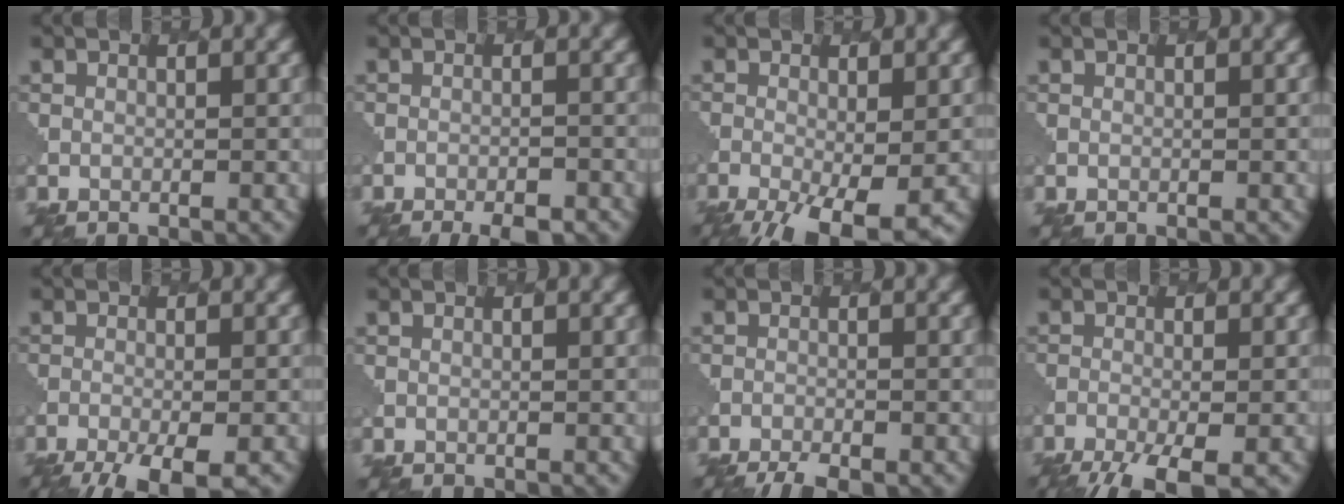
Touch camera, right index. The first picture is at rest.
{"total": 4.3, "force": [-3.7, 1.1, 1.9], "torque": [-0.022, 0.001, -0.050]}
{"total": 6.8, "force": [-3.3, 2.1, 5.5], "torque": [-0.103, -0.017, -0.054]}
{"total": 0.0}
{"total": 7.3, "force": [-5.4, 2.0, 4.5], "torque": [-0.070, -0.020, -0.077]}
{"total": 0.0}
{"total": 3.8, "force": [-3.4, 0.7, 1.6], "torque": [-0.035, -0.010, -0.055]}
{"total": 7.1, "force": [-5.1, 1.9, 4.5], "torque": [-0.079, -0.025, -0.080]}